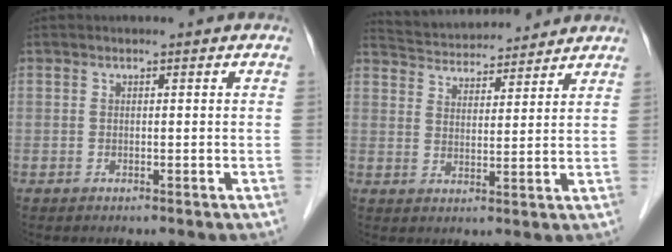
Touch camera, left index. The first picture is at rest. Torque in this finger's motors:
{"motor_torque": [-0.60, -0.96, 0.11, 0.08]}